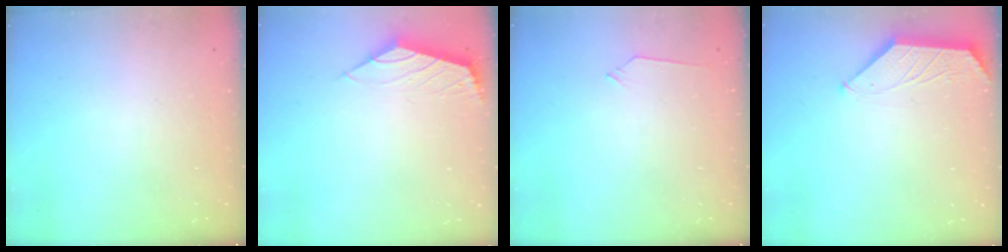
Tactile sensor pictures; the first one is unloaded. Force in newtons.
{"total": 2.1, "press": 2.0, "slide": 0.6}
{"total": 4.6, "press": 4.5, "slide": 0.7}
{"total": 1.5, "press": 1.4, "slide": 0.4}